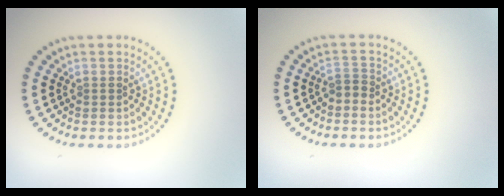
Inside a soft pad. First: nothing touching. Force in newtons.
{"total": 1.1, "press": 0.8, "slide": 0.7}